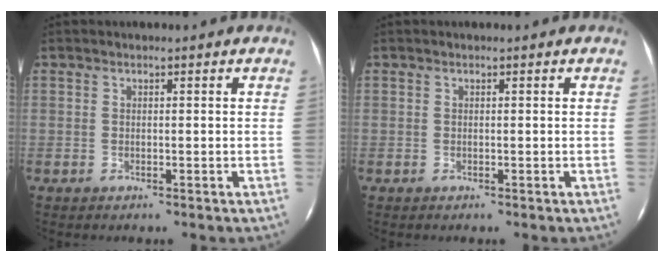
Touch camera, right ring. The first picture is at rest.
{"total": 0.0}